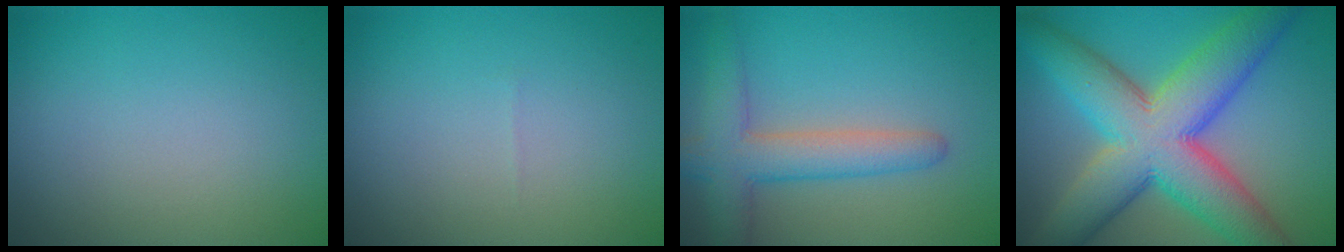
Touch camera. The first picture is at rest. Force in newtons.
{"total": 0.0}
{"total": 4.8, "press": 4.8, "slide": 0.3}
{"total": 12.1, "press": 12.1, "slide": 0.2}